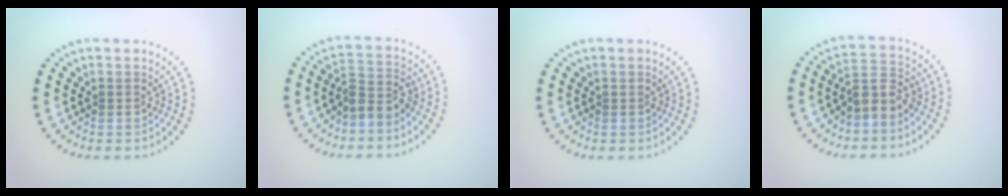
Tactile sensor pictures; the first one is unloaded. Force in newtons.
{"total": 2.6, "press": 2.0, "slide": 1.7}
{"total": 0.0}
{"total": 2.6, "press": 2.0, "slide": 1.7}